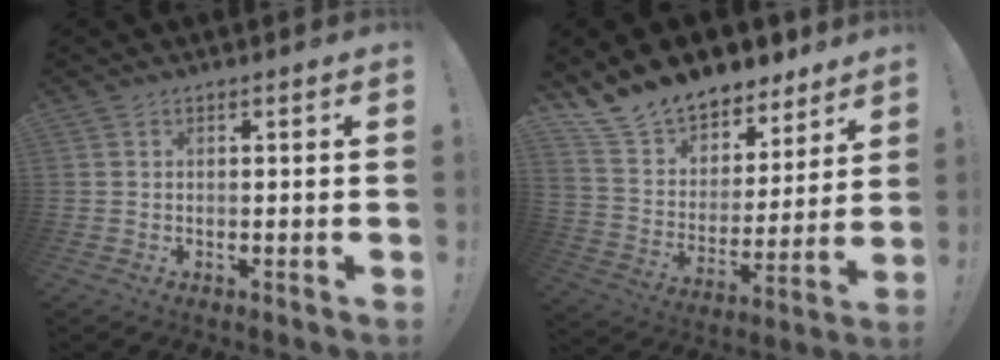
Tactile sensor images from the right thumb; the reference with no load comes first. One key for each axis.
{"total": 14.4, "fx": 12.5, "fy": 6.6, "fz": 2.9, "tx": -0.066, "ty": -0.101, "tz": 0.235}